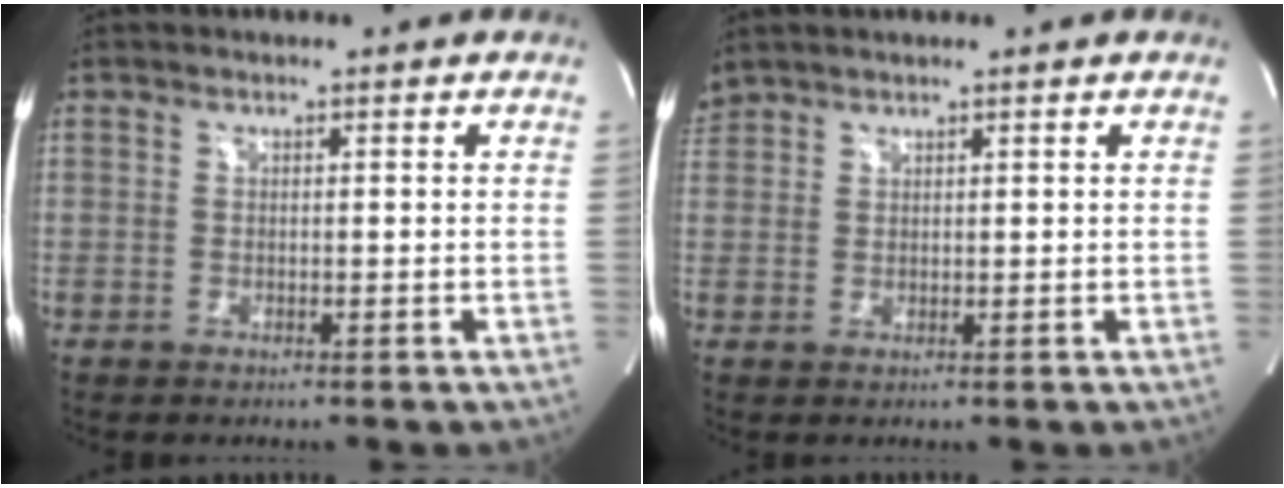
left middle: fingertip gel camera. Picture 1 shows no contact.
{"total": 2.1, "force": [2.0, 0.6, 0.1], "torque": [-0.011, 0.019, 0.044]}